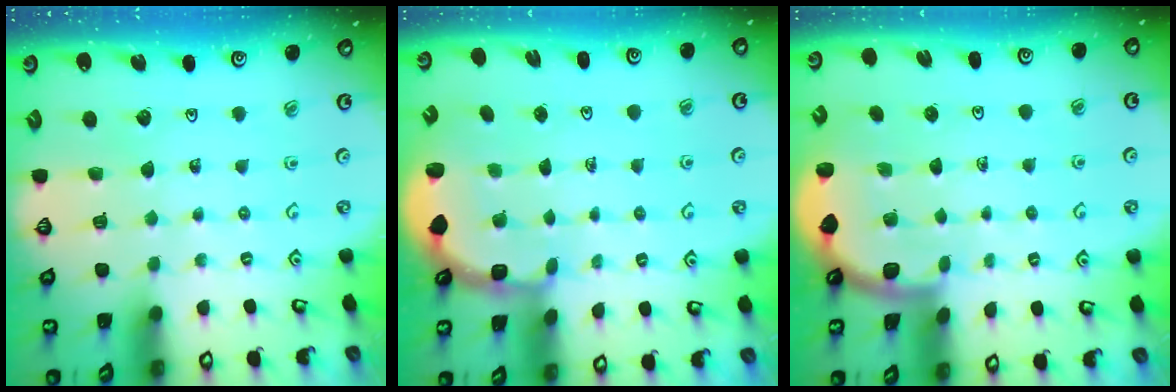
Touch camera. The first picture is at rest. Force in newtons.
{"total": 2.8, "press": 2.2, "slide": 1.7}
{"total": 1.3, "press": 1.3, "slide": 0.1}